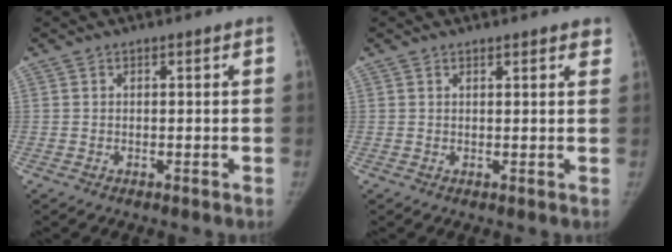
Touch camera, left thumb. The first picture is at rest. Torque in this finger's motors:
{"motor_torque": [0.17, -0.02, 0.42, 0.06, 0.03]}